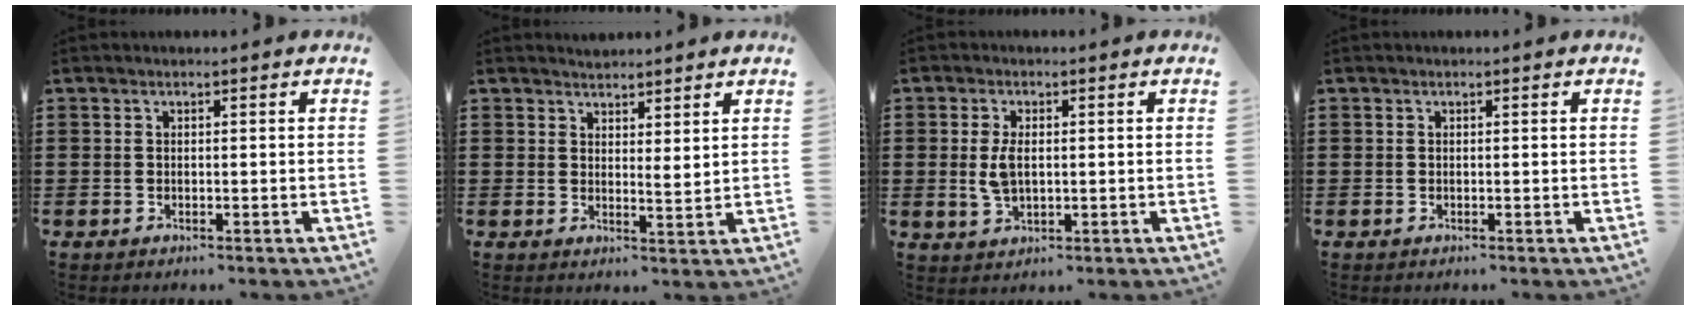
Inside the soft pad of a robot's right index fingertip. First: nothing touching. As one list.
[{"total": 2.5, "force": [2.4, 0.3, 0.0], "torque": [-0.008, 0.000, 0.048]}, {"total": 4.1, "force": [0.1, 2.0, 3.5], "torque": [-0.086, -0.001, -0.003]}, {"total": 0.0}]